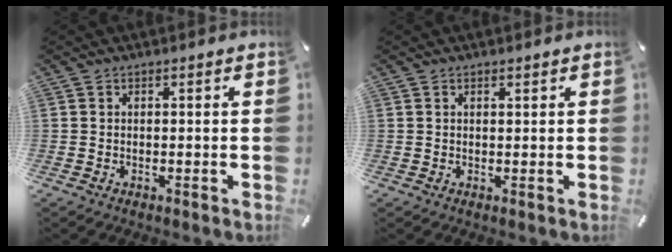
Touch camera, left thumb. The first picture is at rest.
{"total": 0.5, "force": [0.3, 0.3, 0.3], "torque": [-0.007, 0.002, 0.006]}